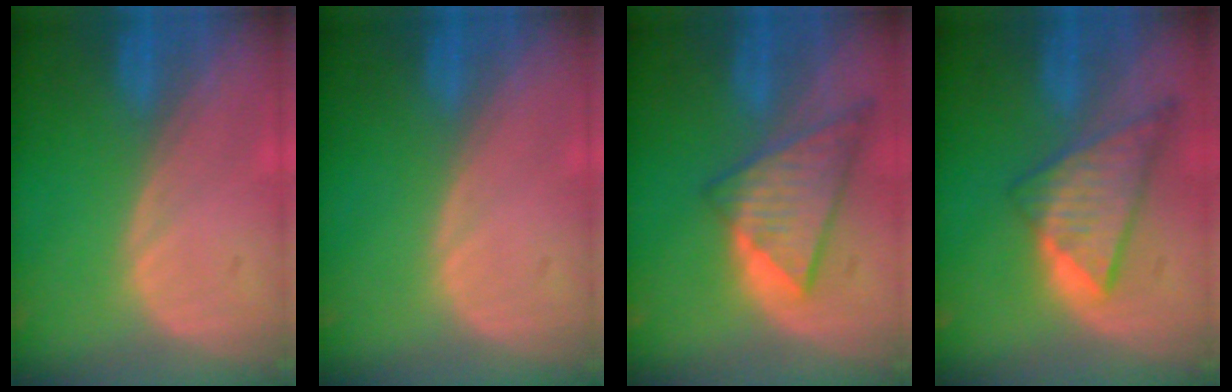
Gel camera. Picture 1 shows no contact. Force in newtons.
{"total": 0.0}
{"total": 9.0, "press": 7.8, "slide": 4.4}
{"total": 8.9, "press": 7.7, "slide": 4.4}